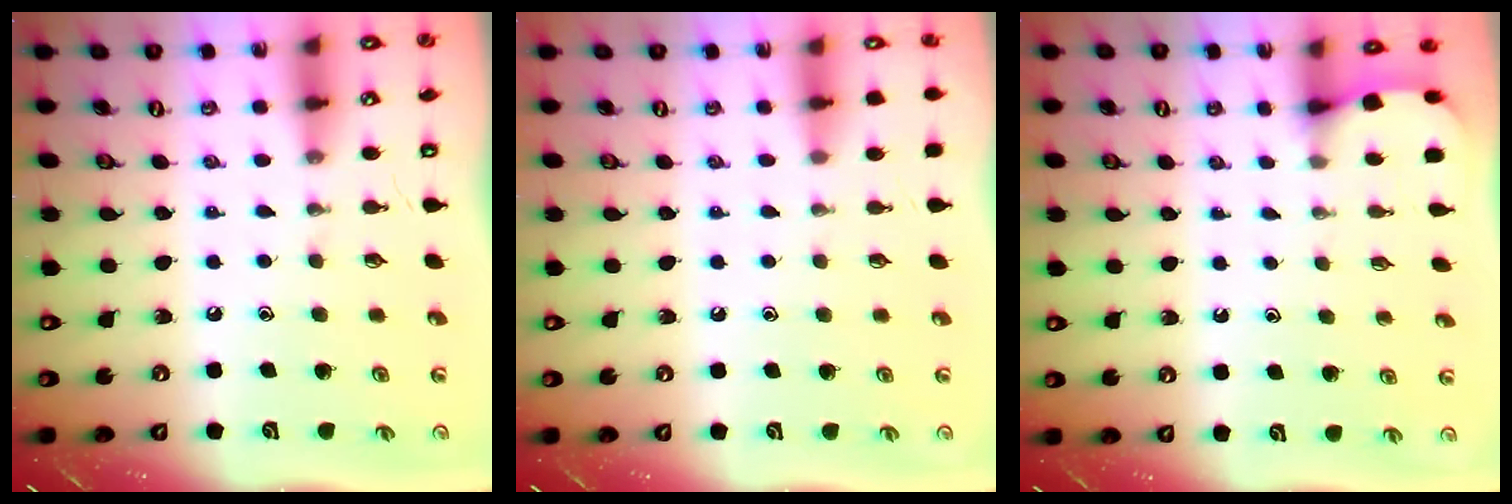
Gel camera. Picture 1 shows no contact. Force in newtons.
{"total": 2.7, "press": 2.6, "slide": 0.4}
{"total": 2.2, "press": 2.2, "slide": 0.3}